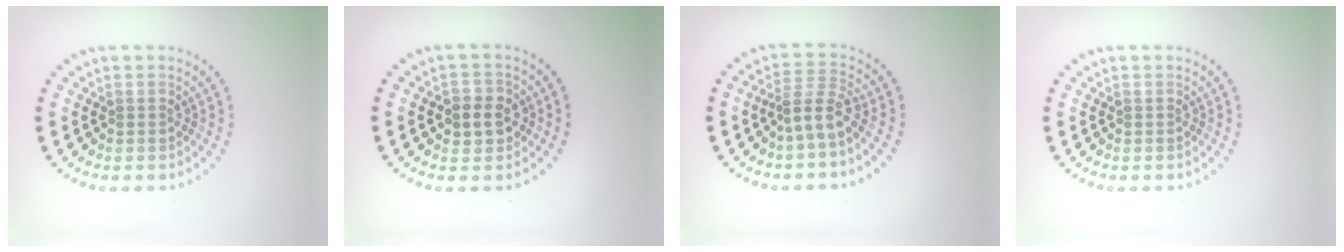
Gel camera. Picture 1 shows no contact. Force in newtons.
{"total": 2.8, "press": 2.8, "slide": 0.6}
{"total": 2.9, "press": 2.1, "slide": 2.1}
{"total": 0.0}